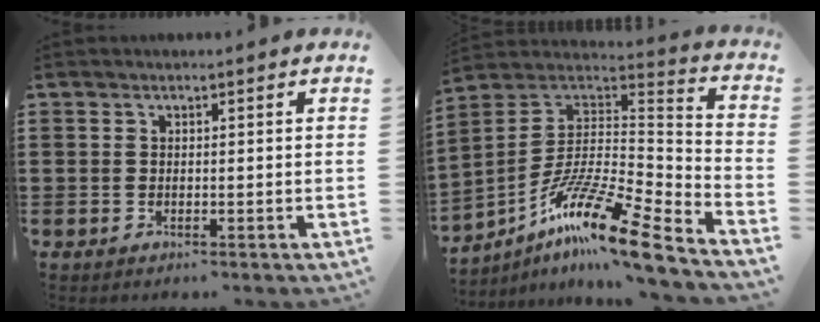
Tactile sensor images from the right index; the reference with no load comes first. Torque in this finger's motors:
{"motor_torque": [-0.86, 1.16, 0.50, 0.09]}